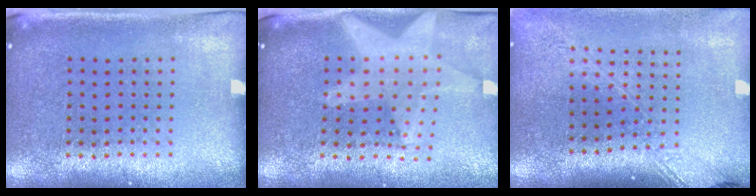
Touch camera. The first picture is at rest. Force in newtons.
{"total": 2.1, "press": 1.7, "slide": 1.1}
{"total": 2.1, "press": 1.6, "slide": 1.4}